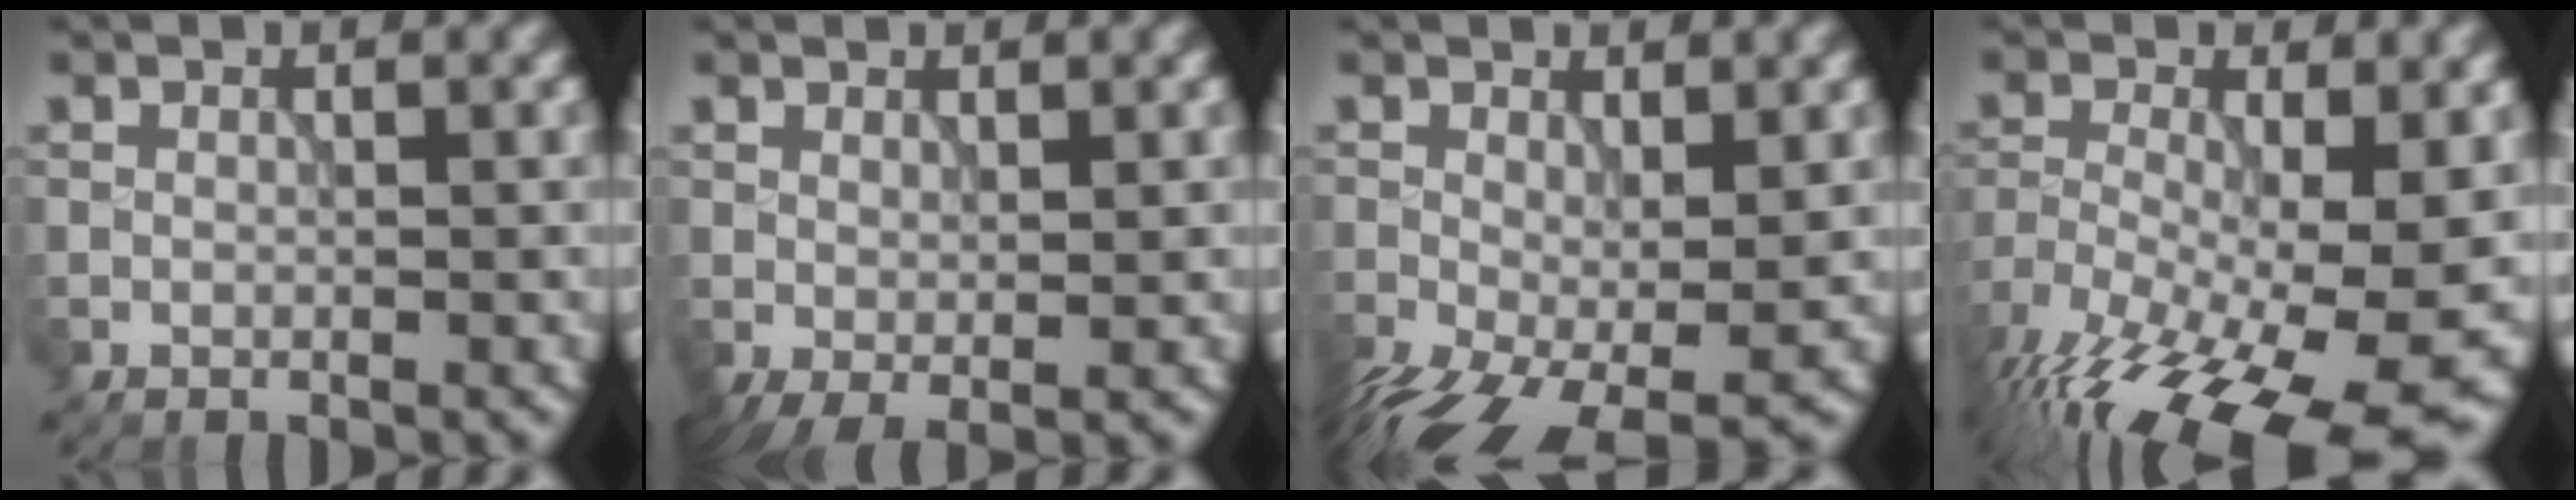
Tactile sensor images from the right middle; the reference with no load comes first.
{"total": 1.6, "force": [0.1, 0.6, 1.5], "torque": [-0.035, -0.002, 0.004]}
{"total": 9.2, "force": [-4.1, 4.1, 7.2], "torque": [-0.154, -0.042, -0.058]}
{"total": 16.9, "force": [-8.4, 6.5, 13.2], "torque": [-0.240, -0.026, -0.123]}